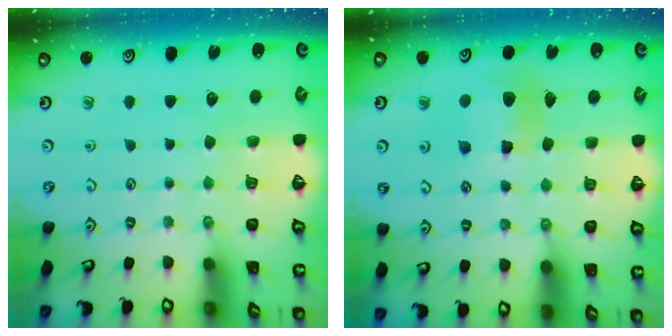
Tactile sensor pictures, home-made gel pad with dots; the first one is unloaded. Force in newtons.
{"total": 7.7, "press": 7.6, "slide": 1.1}